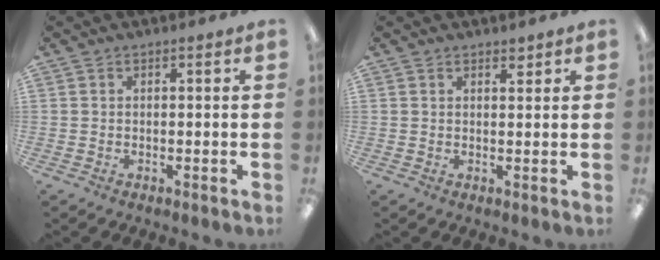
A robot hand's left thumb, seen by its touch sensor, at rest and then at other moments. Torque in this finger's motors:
{"motor_torque": [0.11, -0.01, 0.22, -0.10, 0.00]}